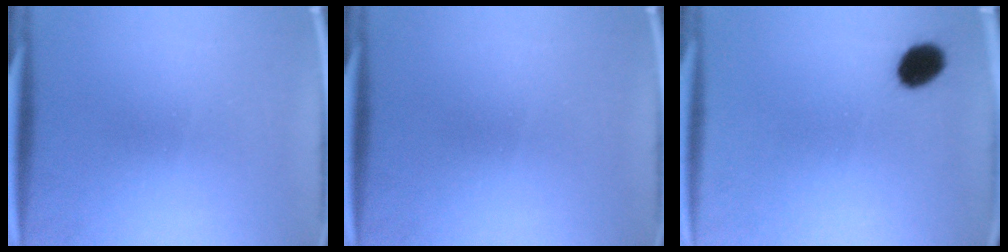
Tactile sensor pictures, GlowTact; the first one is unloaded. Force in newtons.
{"total": 0.0}
{"total": 5.8}